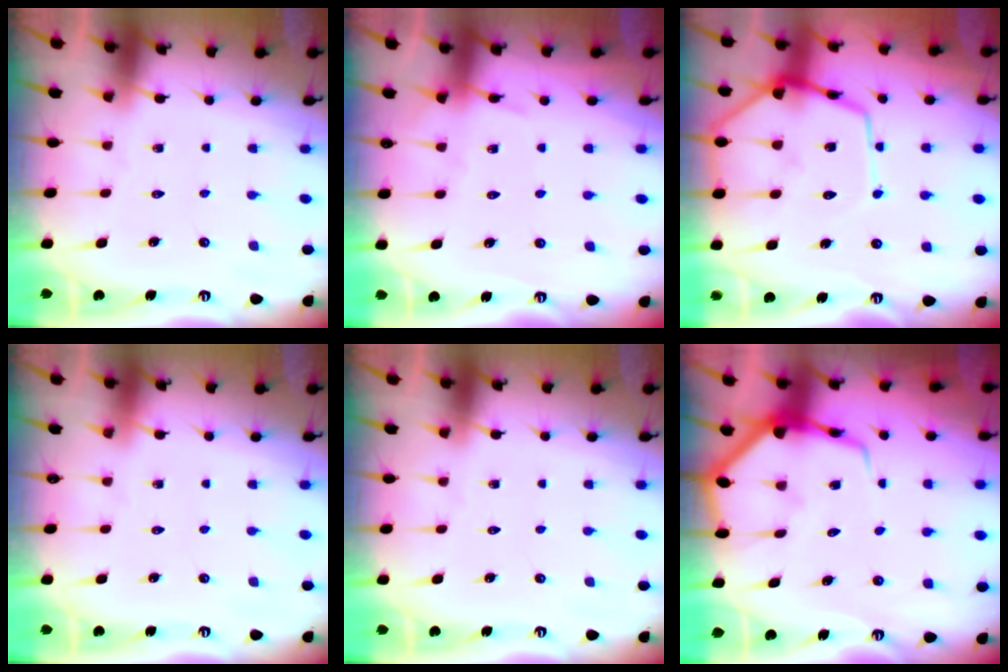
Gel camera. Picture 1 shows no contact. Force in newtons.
{"total": 4.4, "press": 4.4, "slide": 0.5}
{"total": 13.5, "press": 13.5, "slide": 1.2}
{"total": 0.0}
{"total": 0.0}
{"total": 7.7, "press": 7.7, "slide": 0.8}